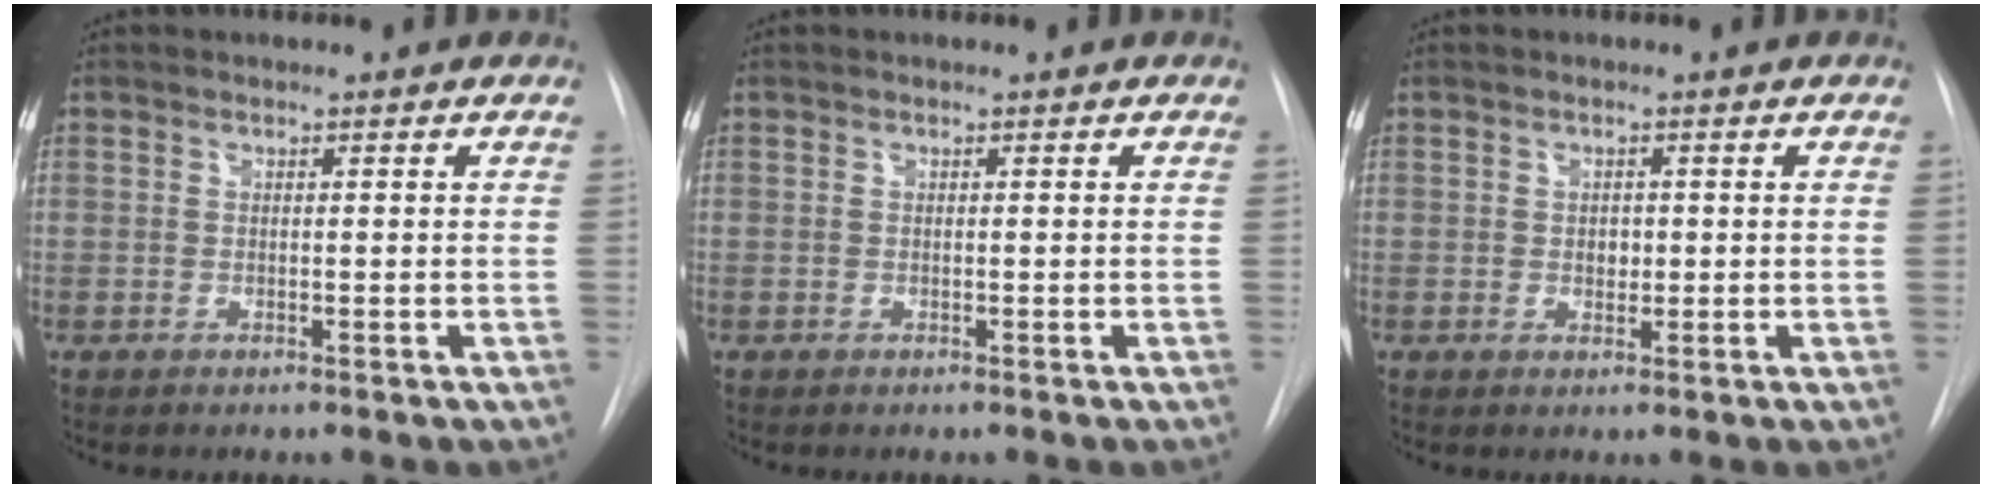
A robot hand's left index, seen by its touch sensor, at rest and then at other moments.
{"total": 0.0}
{"total": 1.4, "force": [0.1, 1.1, 0.9], "torque": [-0.013, 0.000, 0.004]}